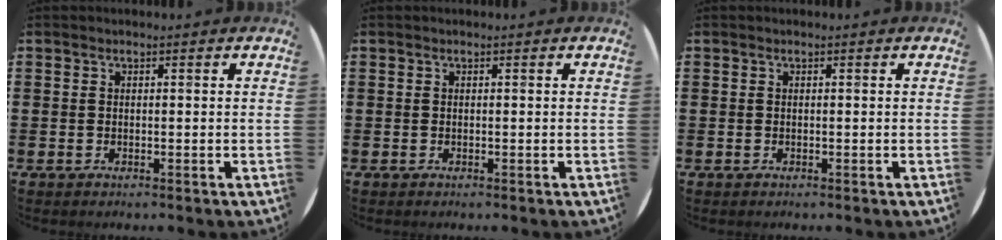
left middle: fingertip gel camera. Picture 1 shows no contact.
{"total": 0.0}
{"total": 0.0}